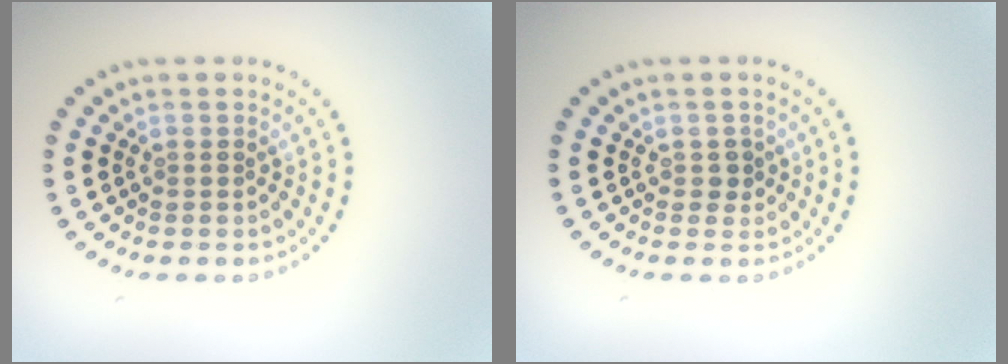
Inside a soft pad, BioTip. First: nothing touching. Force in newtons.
{"total": 0.9, "press": 0.8, "slide": 0.4}